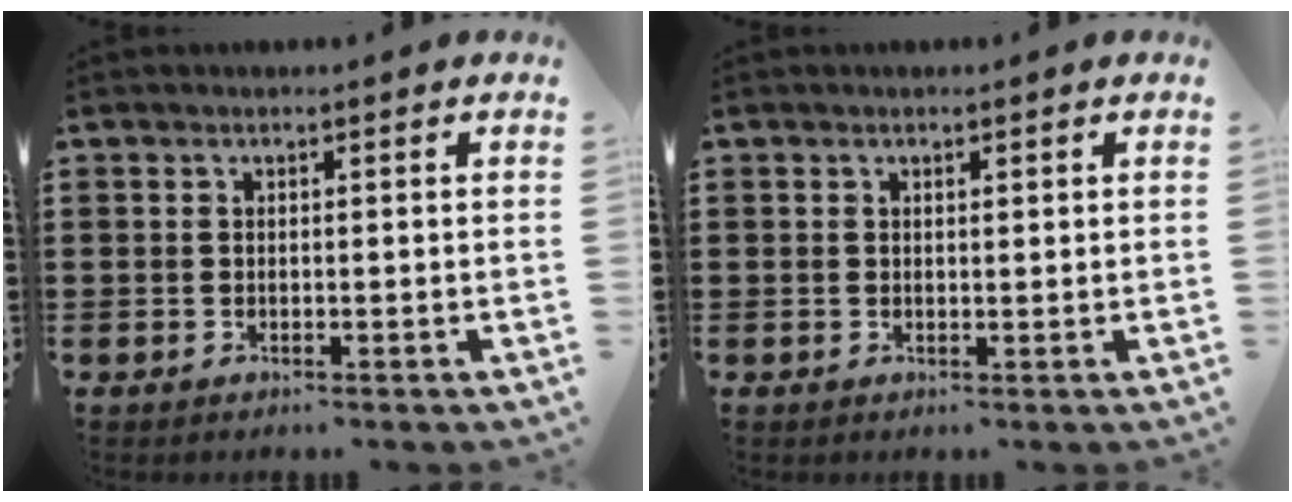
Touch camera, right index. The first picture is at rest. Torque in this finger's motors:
{"motor_torque": [-0.52, 0.59, 0.00, -0.01]}